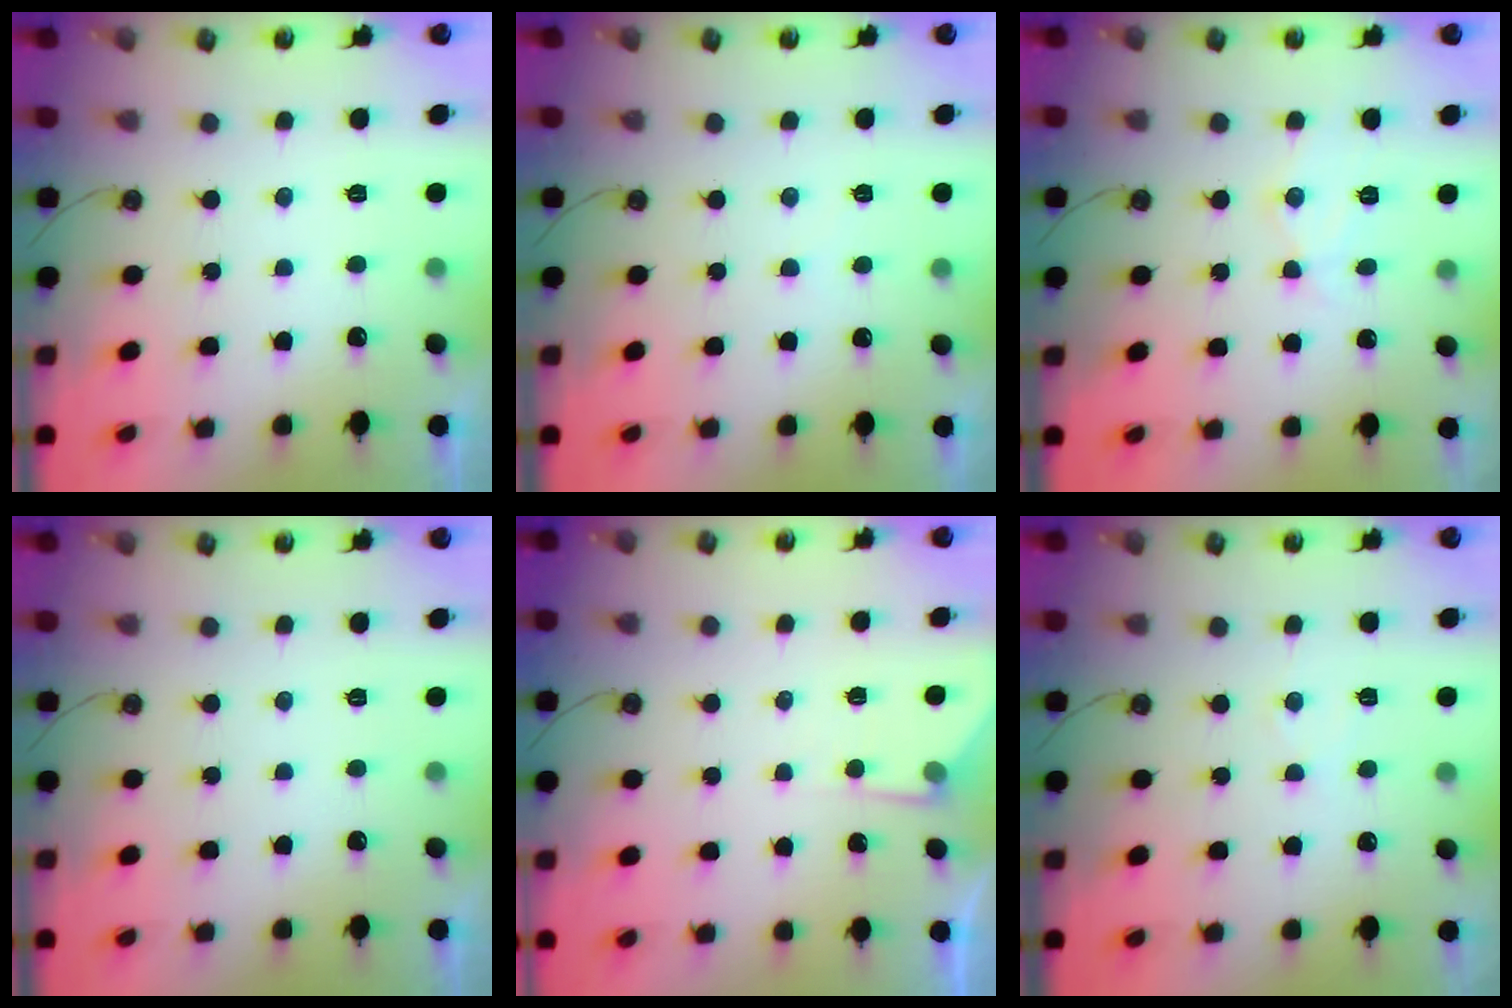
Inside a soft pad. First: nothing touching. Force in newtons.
{"total": 1.7, "press": 1.6, "slide": 0.4}
{"total": 8.3, "press": 8.3, "slide": 0.2}
{"total": 0.0}
{"total": 4.0, "press": 4.0, "slide": 0.4}
{"total": 4.8, "press": 4.8, "slide": 0.7}